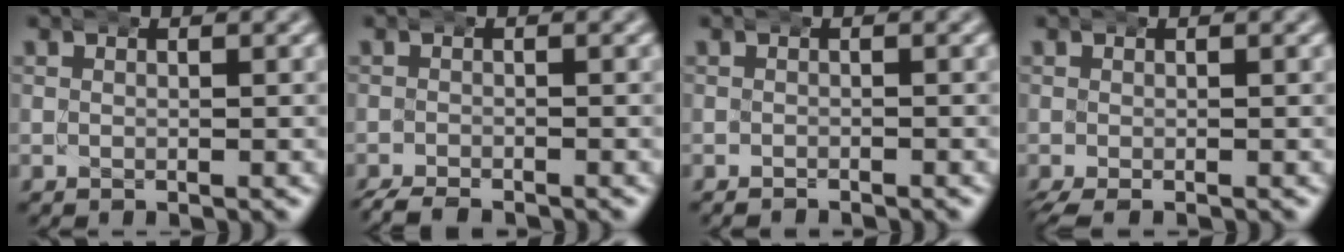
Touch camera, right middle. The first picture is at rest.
{"total": 2.4, "force": [-2.3, 0.6, 0.1], "torque": [-0.010, -0.007, -0.038]}
{"total": 1.2, "force": [-1.2, 0.2, -0.3], "torque": [0.005, -0.001, -0.021]}
{"total": 0.9, "force": [-0.8, 0.2, 0.4], "torque": [-0.010, -0.005, -0.011]}